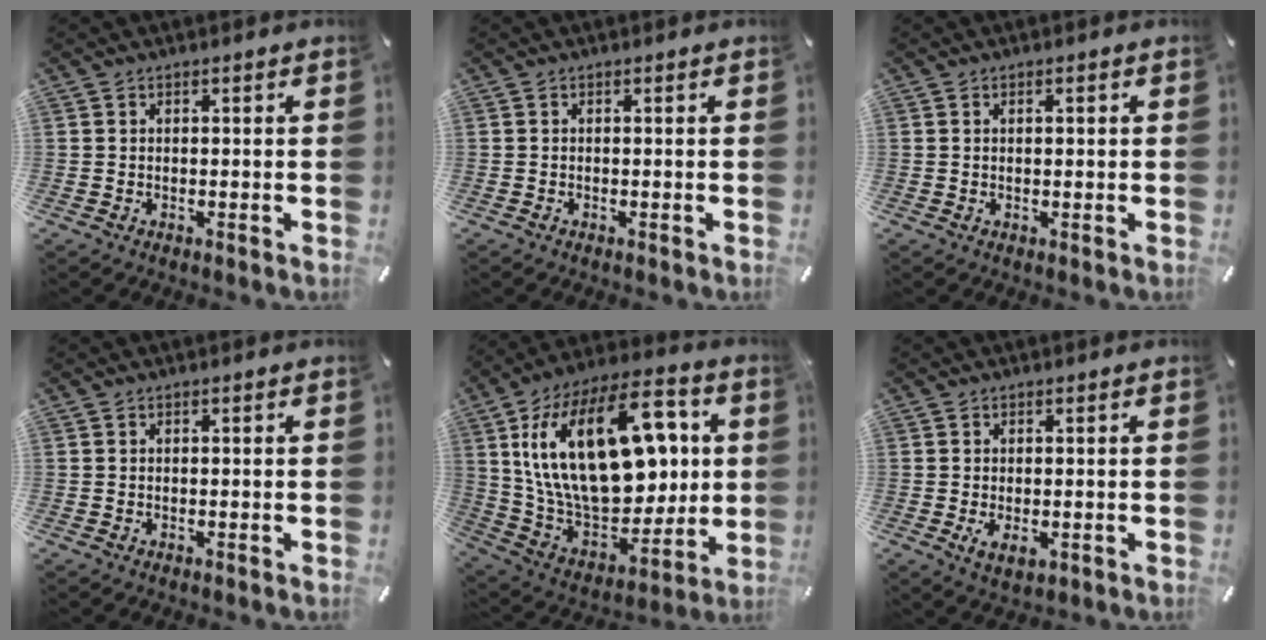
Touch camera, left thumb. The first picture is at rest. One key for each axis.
{"total": 0.0}
{"total": 0.9, "fx": 0.3, "fy": 0.3, "fz": 0.7, "tx": -0.016, "ty": 0.004, "tz": 0.005}
{"total": 0.0}
{"total": 30.2, "fx": 7.2, "fy": 17.8, "fz": 23.3, "tx": -0.445, "ty": -0.031, "tz": 0.129}
{"total": 2.7, "fx": -0.3, "fy": 1.2, "fz": 2.3, "tx": -0.046, "ty": 0.000, "tz": -0.004}